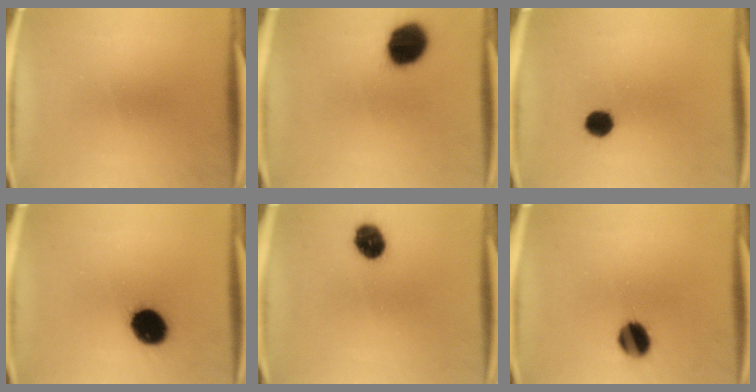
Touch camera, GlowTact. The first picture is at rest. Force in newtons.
{"total": 12.9}
{"total": 4.7}
{"total": 11.9}
{"total": 7.1}
{"total": 8.1}